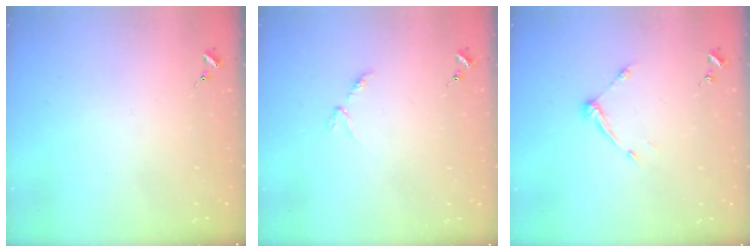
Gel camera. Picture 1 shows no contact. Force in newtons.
{"total": 2.8, "press": 2.8, "slide": 0.5}
{"total": 7.3, "press": 7.3, "slide": 0.5}